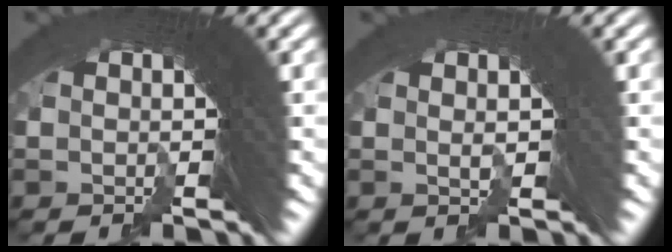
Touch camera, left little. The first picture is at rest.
{"total": 1.4, "force": [0.1, 1.0, 0.9], "torque": [-0.014, 0.001, 0.000]}